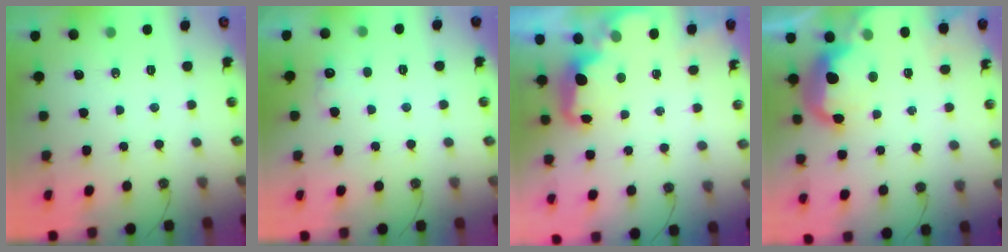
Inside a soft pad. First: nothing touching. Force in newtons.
{"total": 5.7, "press": 5.6, "slide": 1.3}
{"total": 2.7, "press": 2.6, "slide": 0.7}
{"total": 9.1, "press": 9.0, "slide": 0.9}